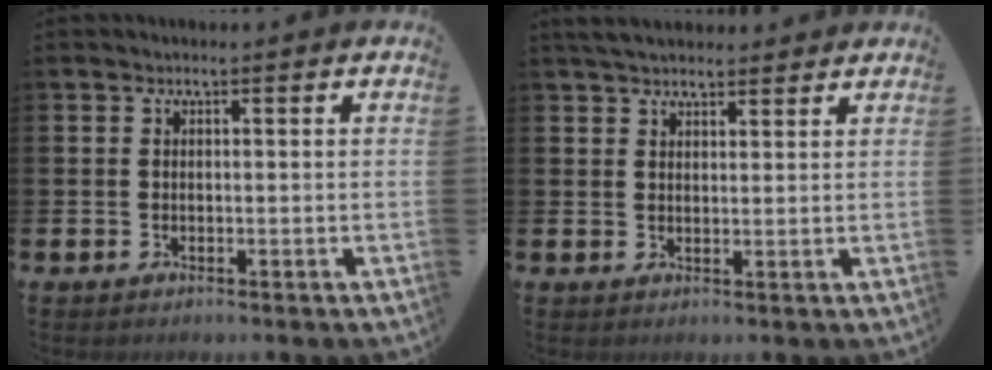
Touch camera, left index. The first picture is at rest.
{"total": 3.7, "force": [3.5, 1.0, 0.8], "torque": [-0.020, -0.009, 0.065]}